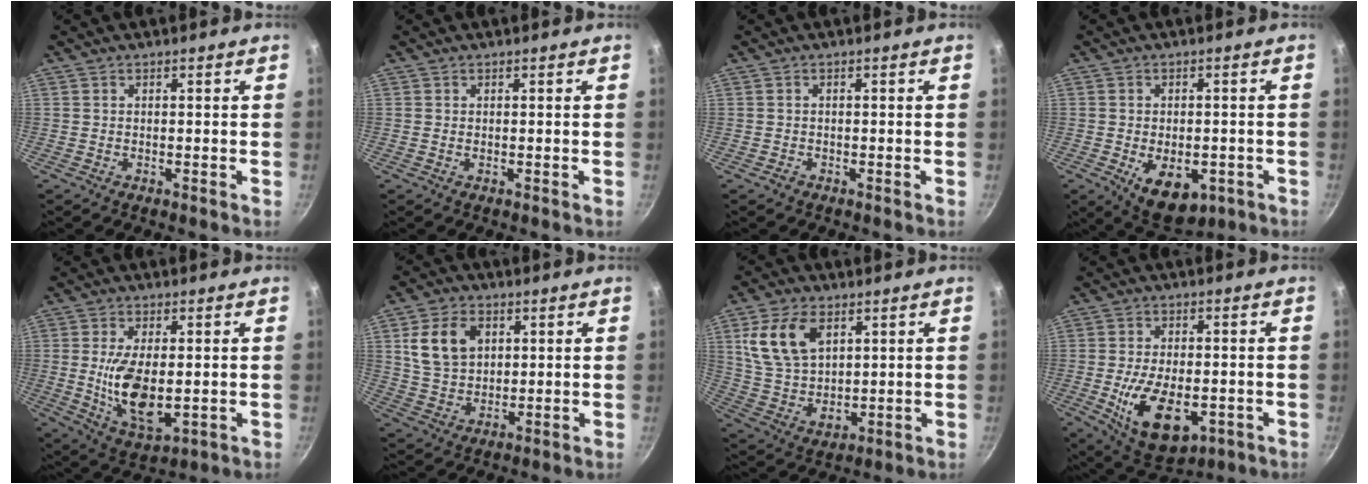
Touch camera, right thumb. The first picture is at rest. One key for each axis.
{"total": 0.0}
{"total": 0.8, "fx": -0.5, "fy": 0.6, "fz": 0.2, "tx": -0.003, "ty": 0.001, "tz": -0.011}
{"total": 10.5, "fx": -3.8, "fy": 6.2, "fz": 7.5, "tx": -0.095, "ty": 0.006, "tz": -0.040}
{"total": 11.5, "fx": -0.4, "fy": 5.4, "fz": 10.2, "tx": -0.182, "ty": -0.021, "tz": 0.004}
{"total": 10.7, "fx": 3.3, "fy": 7.8, "fz": 6.6, "tx": -0.102, "ty": -0.005, "tz": 0.067}
{"total": 14.0, "fx": 5.3, "fy": 8.7, "fz": 9.6, "tx": -0.166, "ty": -0.022, "tz": 0.115}
{"total": 14.1, "fx": -3.8, "fy": 7.8, "fz": 11.2, "tx": -0.174, "ty": 0.000, "tz": -0.043}